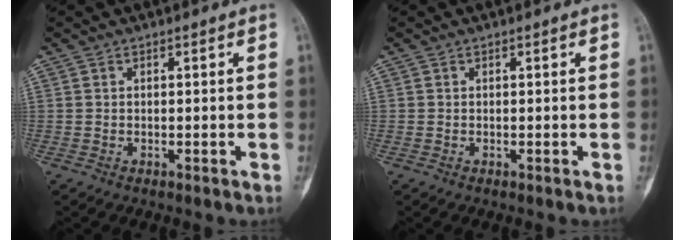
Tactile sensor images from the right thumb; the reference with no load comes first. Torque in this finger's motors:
{"motor_torque": [-0.29, 0.10, -0.15, 0.04, 0.03]}